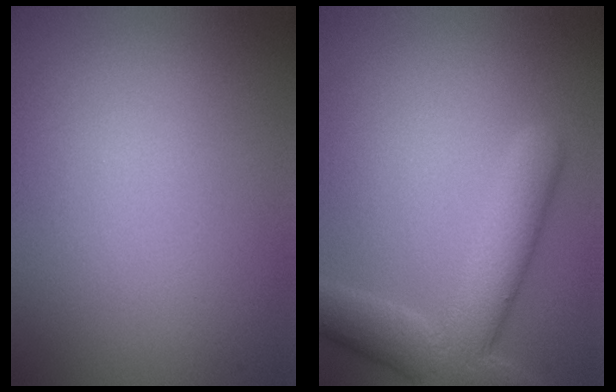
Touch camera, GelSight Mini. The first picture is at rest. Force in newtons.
{"total": 7.4, "press": 7.3, "slide": 0.5}